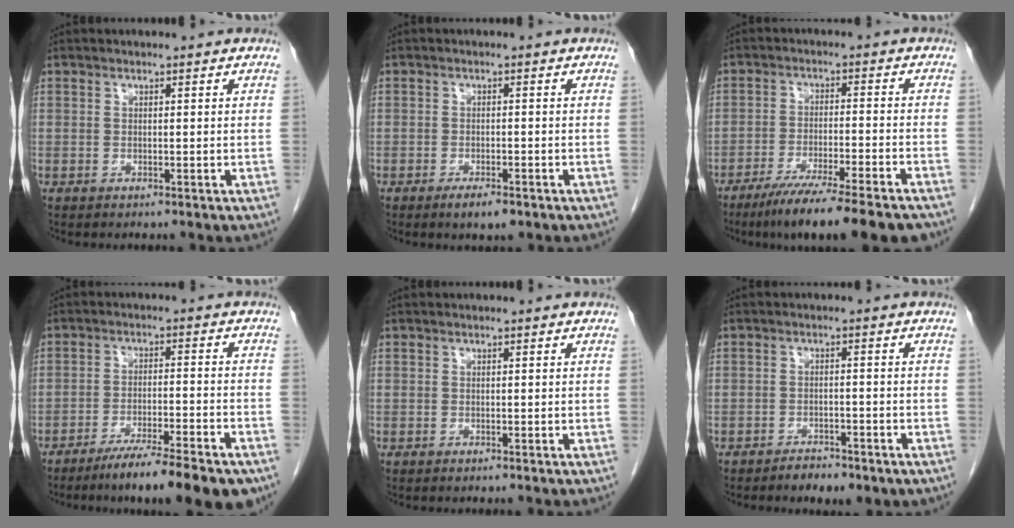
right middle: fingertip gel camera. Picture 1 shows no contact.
{"total": 2.9, "force": [-1.9, 0.8, 2.0], "torque": [-0.037, -0.003, -0.027]}
{"total": 14.0, "force": [-11.1, 0.2, 8.5], "torque": [-0.117, -0.036, -0.174]}
{"total": 13.2, "force": [-10.2, 0.8, 8.4], "torque": [-0.102, -0.015, -0.155]}
{"total": 0.0}
{"total": 3.8, "force": [-2.8, 1.5, 2.1], "torque": [-0.031, 0.000, -0.036]}